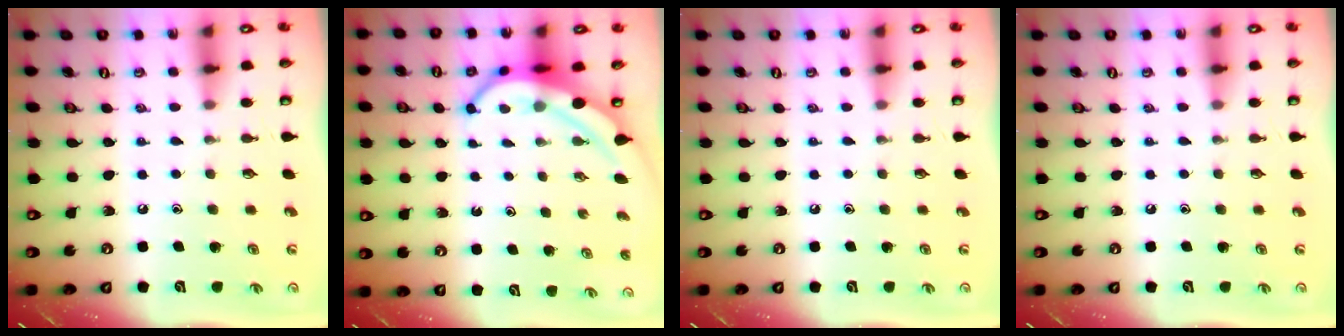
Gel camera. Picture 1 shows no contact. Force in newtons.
{"total": 7.4, "press": 7.3, "slide": 1.1}
{"total": 0.0}
{"total": 0.0}